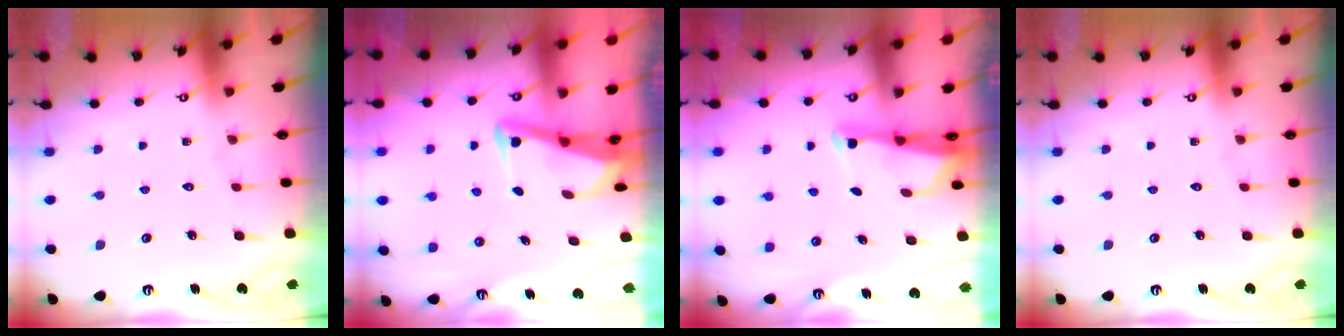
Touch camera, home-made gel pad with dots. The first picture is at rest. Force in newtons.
{"total": 3.8, "press": 3.7, "slide": 1.1}
{"total": 2.7, "press": 2.6, "slide": 0.7}
{"total": 0.0}